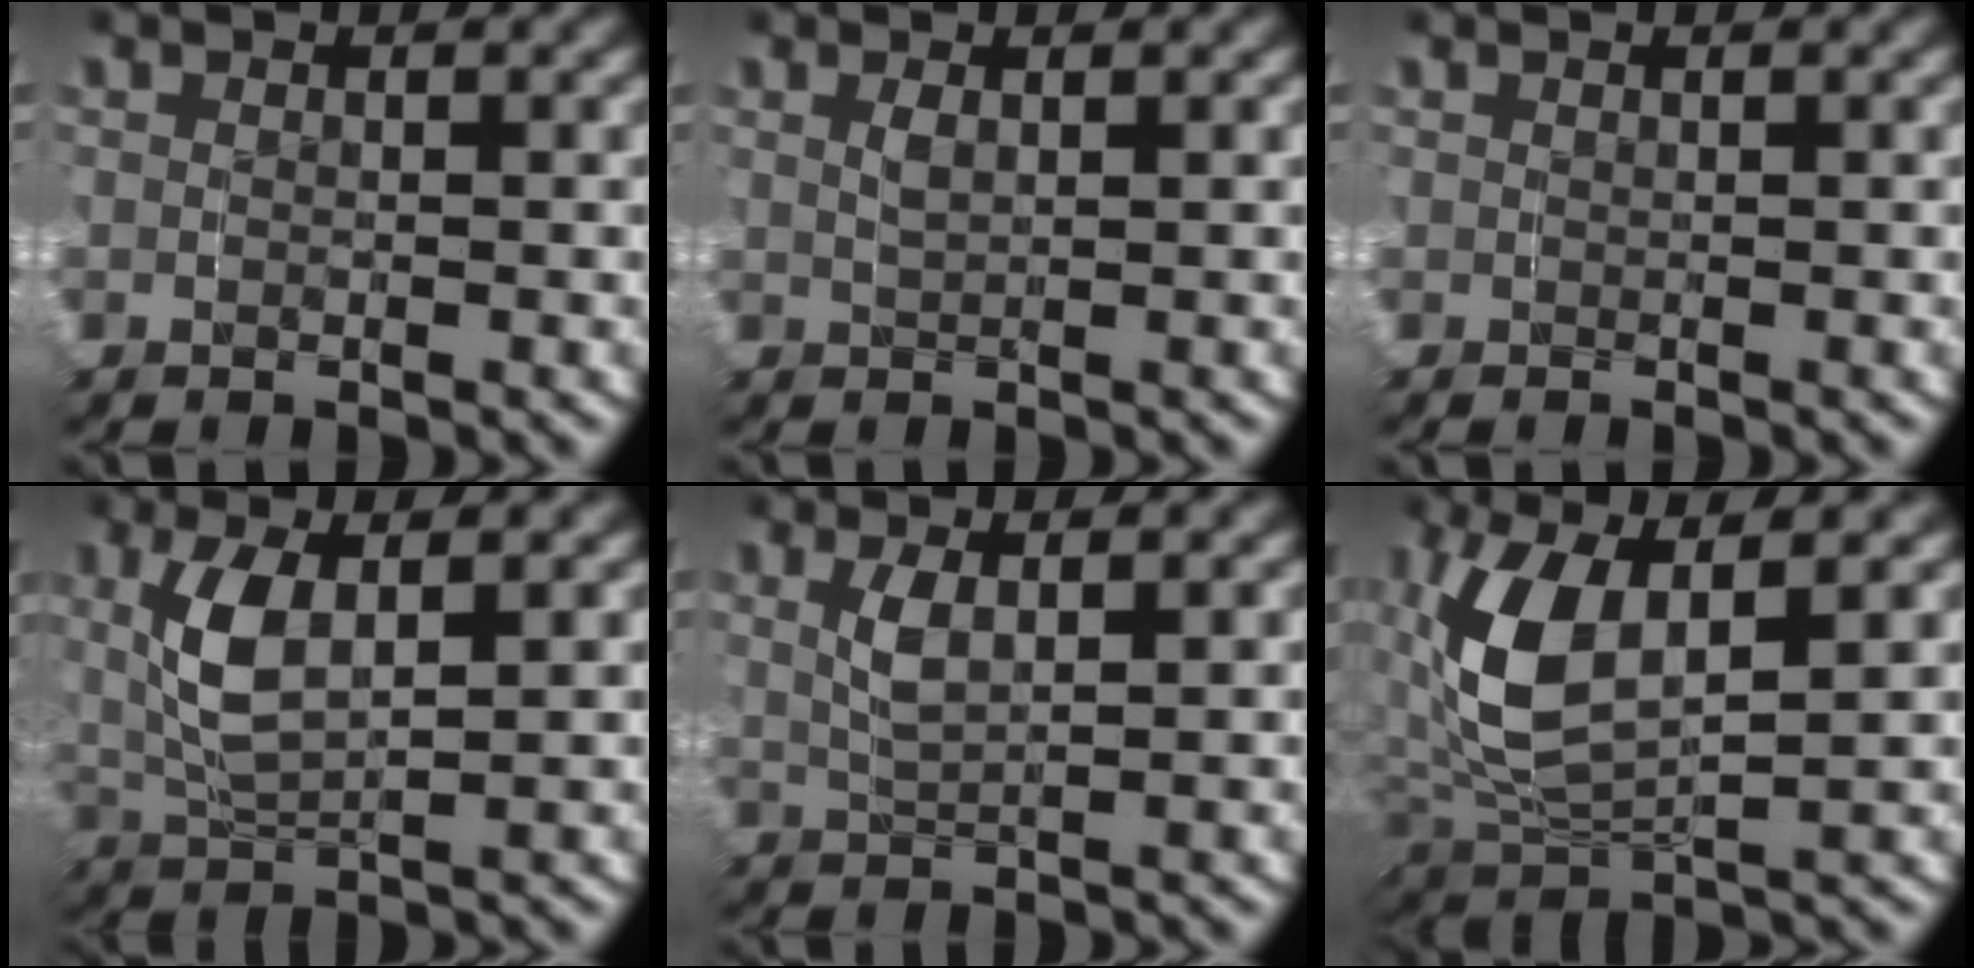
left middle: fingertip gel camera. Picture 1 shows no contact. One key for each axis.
{"total": 0.8, "fx": 0.7, "fy": 0.0, "fz": 0.3, "tx": -0.005, "ty": 0.001, "tz": 0.014}
{"total": 0.5, "fx": 0.2, "fy": -0.2, "fz": -0.5, "tx": 0.010, "ty": 0.000, "tz": 0.002}
{"total": 4.0, "fx": 1.4, "fy": 1.6, "fz": 3.4, "tx": -0.086, "ty": 0.002, "tz": 0.026}
{"total": 1.9, "fx": 1.1, "fy": 0.3, "fz": 1.5, "tx": -0.032, "ty": 0.002, "tz": 0.021}
{"total": 6.3, "fx": 1.9, "fy": 3.4, "fz": 5.0, "tx": -0.127, "ty": 0.005, "tz": 0.033}